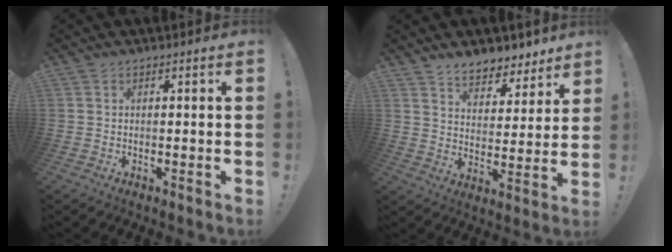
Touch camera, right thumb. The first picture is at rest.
{"total": 7.9, "force": [6.6, 3.8, 2.0], "torque": [-0.025, -0.058, 0.123]}